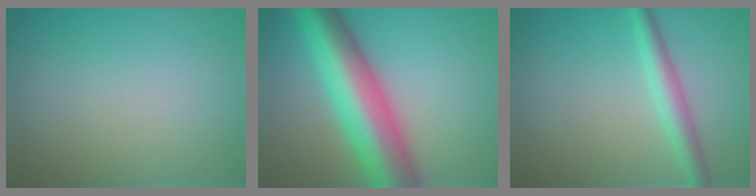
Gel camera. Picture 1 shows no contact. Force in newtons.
{"total": 11.2, "press": 11.2, "slide": 0.2}
{"total": 2.7, "press": 2.7, "slide": 0.1}